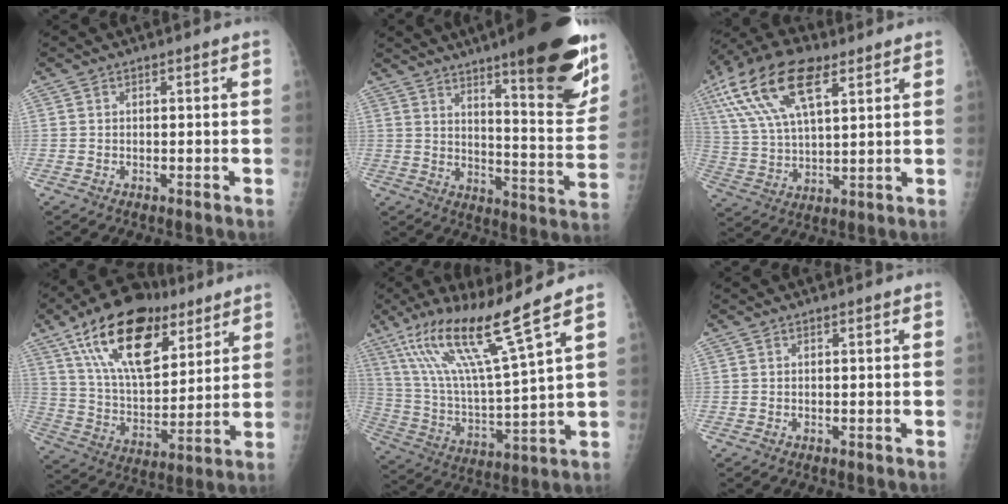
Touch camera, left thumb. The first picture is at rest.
{"total": 23.6, "force": [14.6, 4.3, 18.1], "torque": [-0.221, -0.080, 0.210]}
{"total": 18.2, "force": [8.9, 8.1, 13.7], "torque": [-0.265, -0.004, 0.165]}
{"total": 23.1, "force": [12.6, 11.7, 15.4], "torque": [-0.236, -0.034, 0.220]}
{"total": 17.7, "force": [11.2, 0.5, 13.7], "torque": [-0.250, -0.054, 0.213]}
{"total": 0.0}